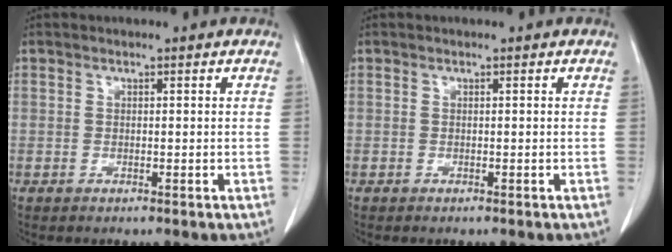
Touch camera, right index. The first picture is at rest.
{"total": 0.0}